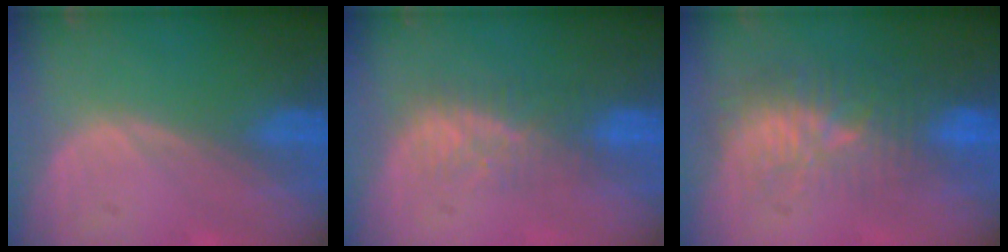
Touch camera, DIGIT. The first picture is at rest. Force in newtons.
{"total": 5.4, "press": 5.1, "slide": 1.6}
{"total": 9.6, "press": 8.9, "slide": 3.5}